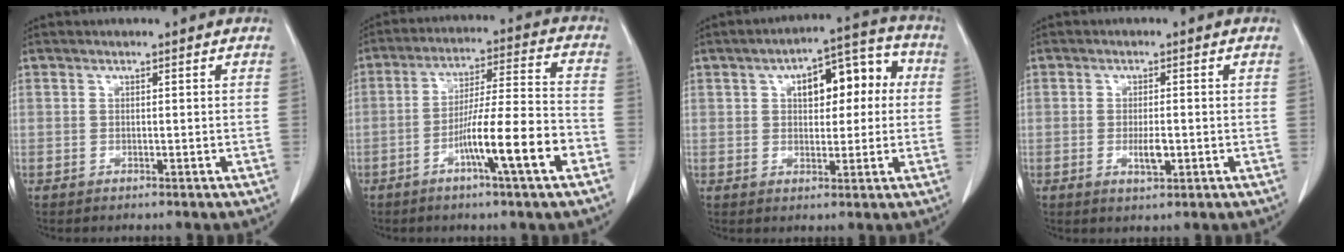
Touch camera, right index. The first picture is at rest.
{"total": 12.4, "force": [-5.4, -0.2, 11.2], "torque": [-0.191, 0.003, -0.092]}
{"total": 10.1, "force": [2.2, 4.8, 8.7], "torque": [-0.113, 0.045, 0.032]}
{"total": 3.1, "force": [-0.7, 0.8, 2.9], "torque": [-0.055, -0.003, -0.009]}